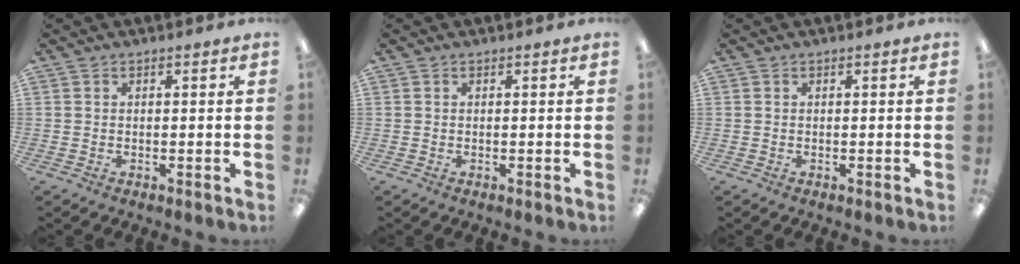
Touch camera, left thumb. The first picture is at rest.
{"total": 0.0}
{"total": 0.0}